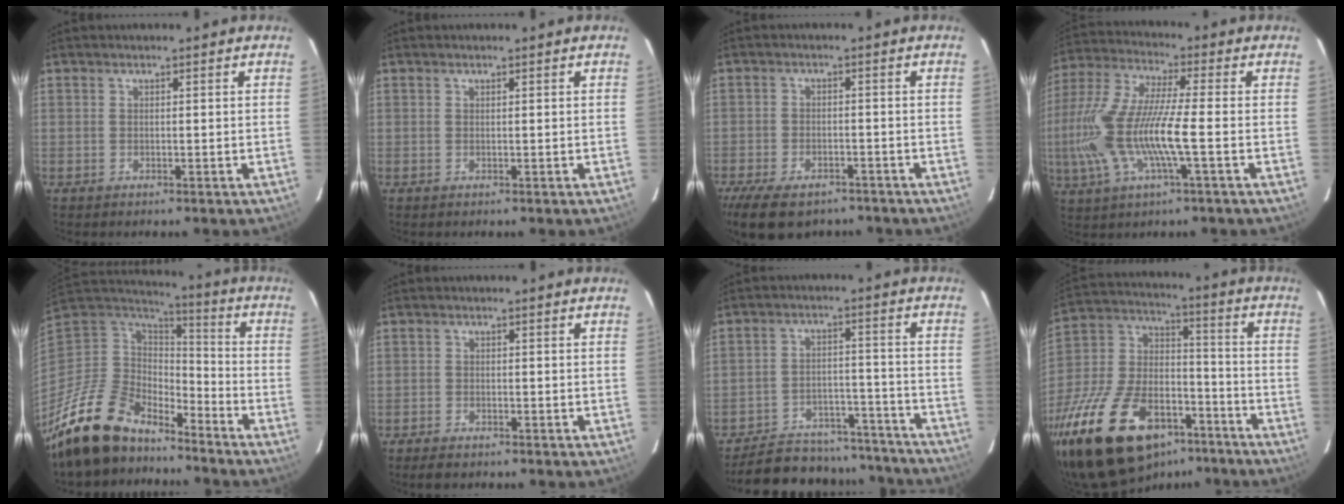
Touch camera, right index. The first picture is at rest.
{"total": 0.0}
{"total": 12.2, "force": [-8.8, 5.9, 6.1], "torque": [-0.149, -0.022, -0.142]}
{"total": 17.9, "force": [-3.6, 3.6, 17.1], "torque": [-0.344, -0.015, -0.071]}
{"total": 17.9, "force": [-14.6, 7.9, 6.6], "torque": [-0.159, -0.005, -0.260]}
{"total": 2.5, "force": [-2.1, 0.9, 1.0], "torque": [-0.031, -0.004, -0.039]}
{"total": 23.3, "force": [-20.8, 7.7, 7.2], "torque": [-0.153, 0.030, -0.264]}
{"total": 30.2, "force": [-18.5, 15.8, 18.0], "torque": [-0.371, 0.000, -0.291]}